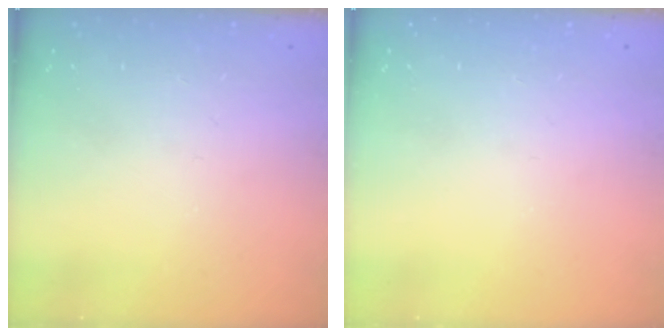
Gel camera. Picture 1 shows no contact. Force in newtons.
{"total": 0.0}